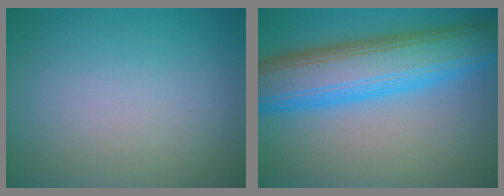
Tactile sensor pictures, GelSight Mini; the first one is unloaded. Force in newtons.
{"total": 10.5, "press": 10.5, "slide": 0.3}